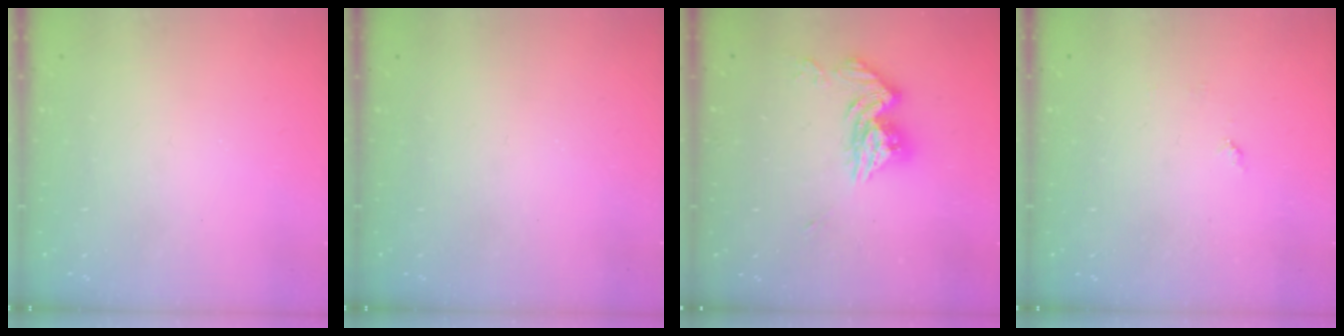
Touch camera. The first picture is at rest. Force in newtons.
{"total": 0.0}
{"total": 12.8, "press": 12.8, "slide": 1.1}
{"total": 4.3, "press": 4.3, "slide": 0.5}